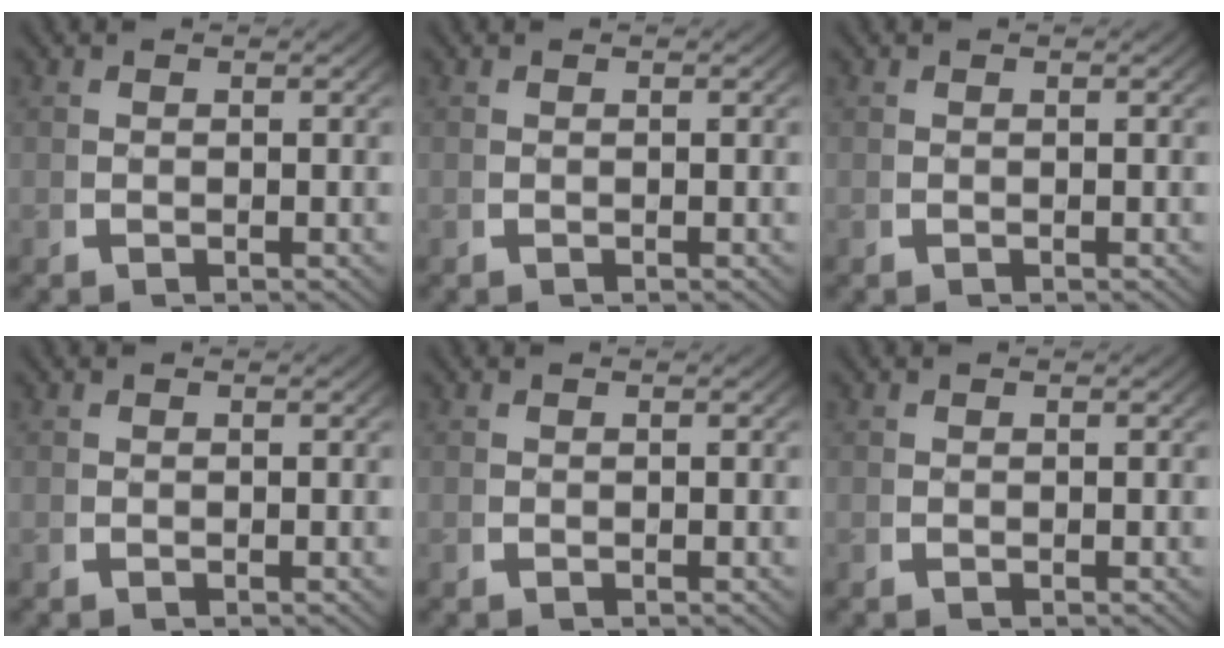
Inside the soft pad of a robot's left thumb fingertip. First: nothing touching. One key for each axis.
{"total": 0.0}
{"total": 0.0}
{"total": 0.0}
{"total": 0.0}
{"total": 0.0}